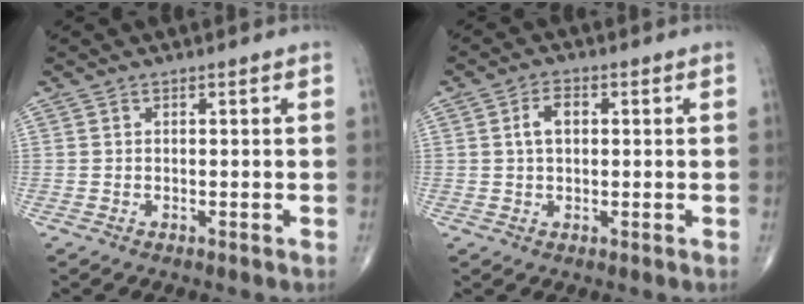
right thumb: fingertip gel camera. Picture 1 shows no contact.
{"total": 4.2, "force": [0.7, 2.6, 3.3], "torque": [-0.061, 0.008, 0.011]}